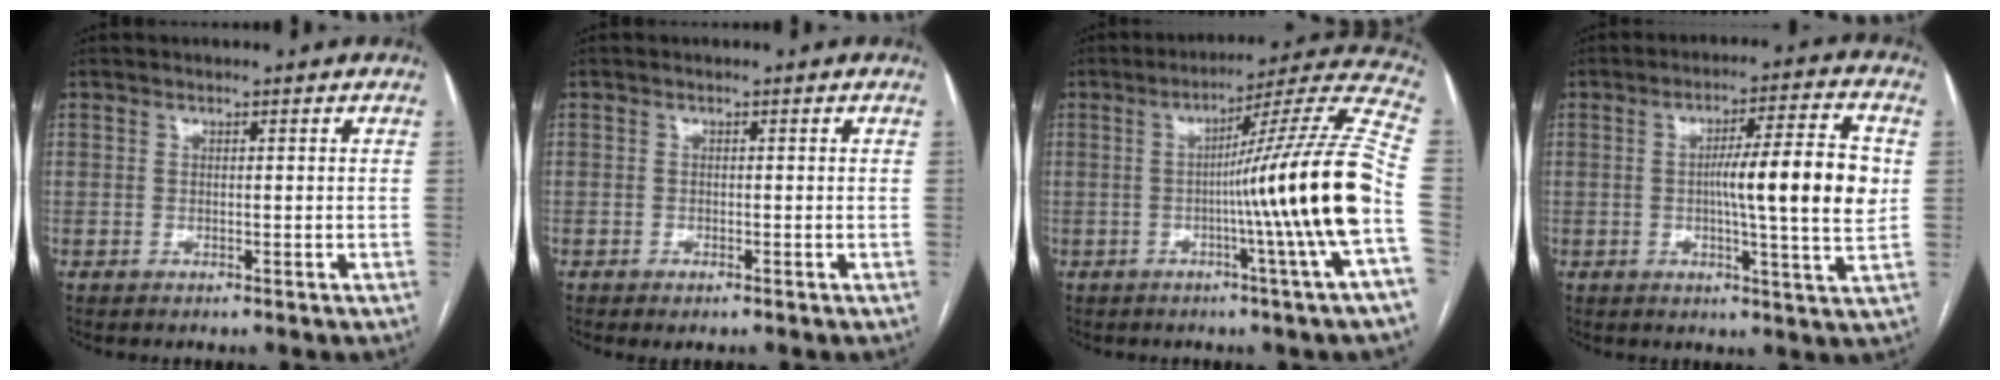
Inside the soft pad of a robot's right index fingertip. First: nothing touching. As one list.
[{"total": 0.9, "force": [-0.6, 0.2, 0.6], "torque": [-0.009, -0.002, -0.007]}, {"total": 18.7, "force": [-3.2, -3.3, 18.1], "torque": [-0.239, 0.001, -0.064]}, {"total": 12.8, "force": [0.5, 0.3, 12.8], "torque": [-0.193, 0.006, 0.003]}]